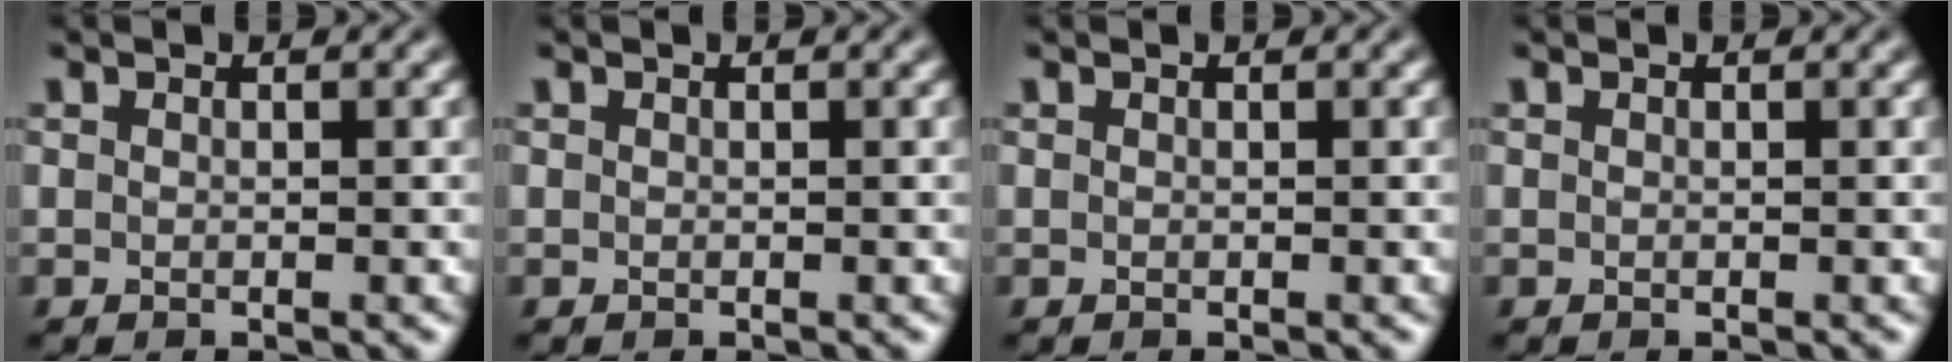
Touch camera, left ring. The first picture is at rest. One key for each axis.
{"total": 0.0}
{"total": 0.0}
{"total": 0.0}